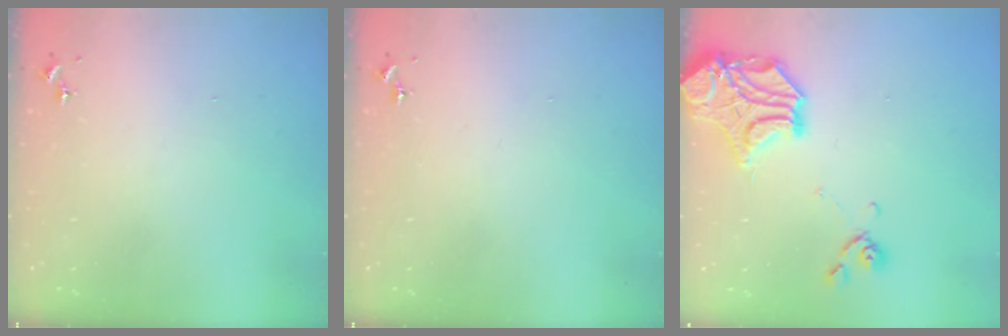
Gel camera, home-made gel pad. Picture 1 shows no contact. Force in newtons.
{"total": 0.0}
{"total": 15.9, "press": 15.6, "slide": 2.9}